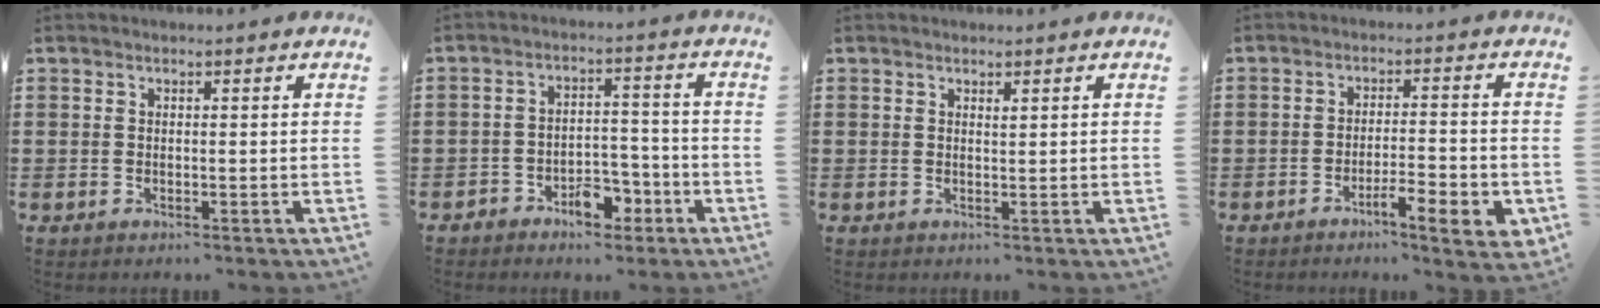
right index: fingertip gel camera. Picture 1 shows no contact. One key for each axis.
{"total": 5.7, "fx": -3.8, "fy": 3.2, "fz": 2.8, "tx": -0.043, "ty": 0.021, "tz": -0.067}
{"total": 0.6, "fx": 0.4, "fy": 0.1, "fz": 0.3, "tx": -0.008, "ty": 0.001, "tz": 0.009}
{"total": 5.4, "fx": -3.4, "fy": 0.8, "fz": 4.1, "tx": -0.066, "ty": -0.004, "tz": -0.057}